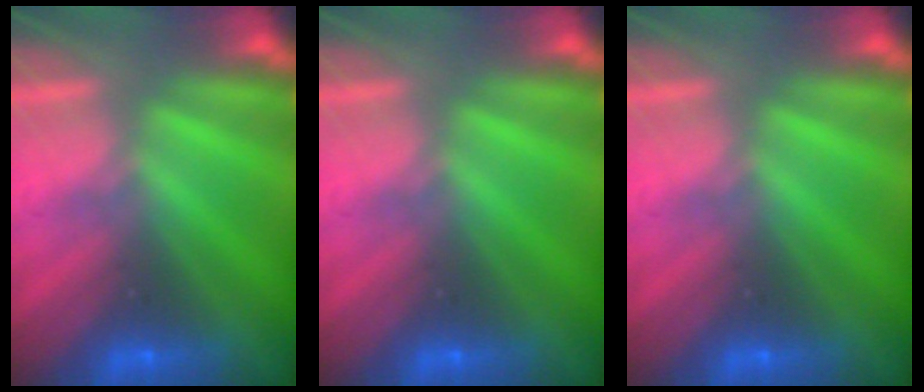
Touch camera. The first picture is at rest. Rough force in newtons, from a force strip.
{"total": 0.0}
{"total": 0.0}